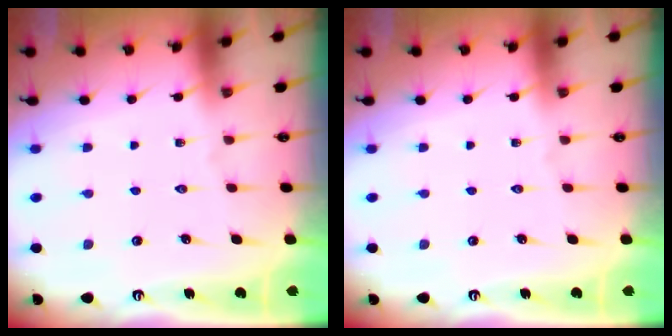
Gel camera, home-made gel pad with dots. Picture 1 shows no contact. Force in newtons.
{"total": 0.0}